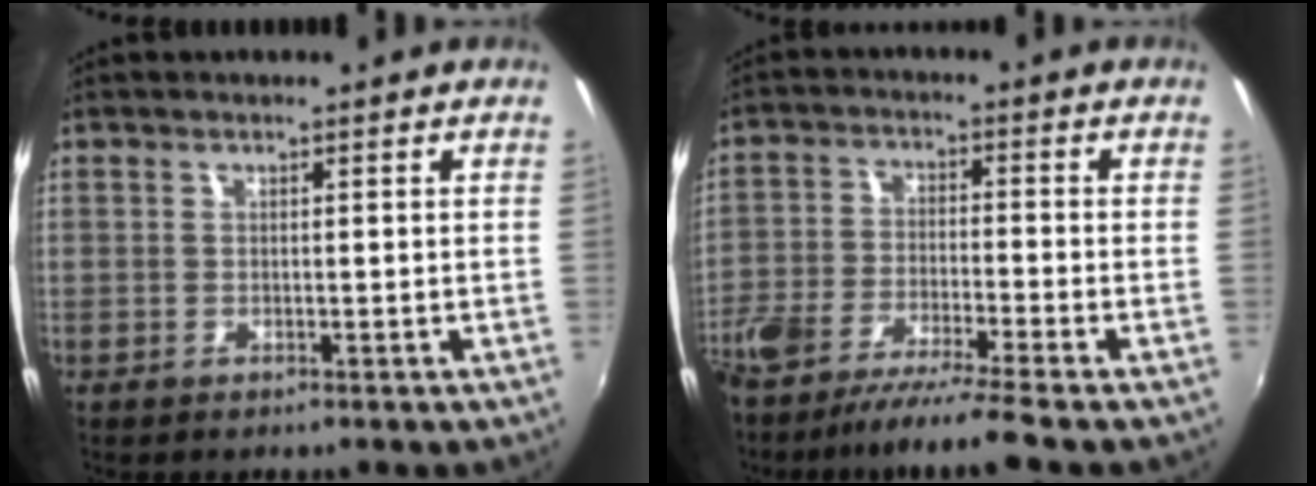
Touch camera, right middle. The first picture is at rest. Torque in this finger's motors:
{"motor_torque": [1.08, -1.06, 0.45, 0.18]}